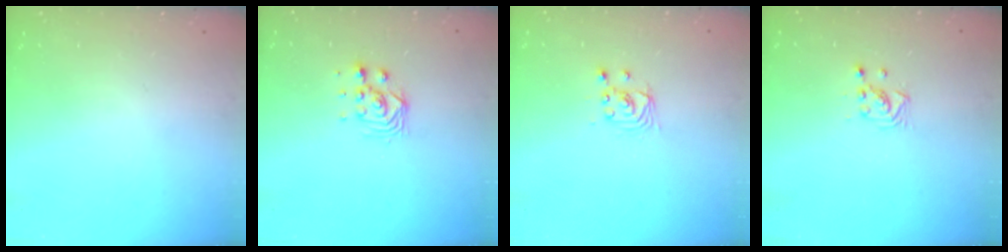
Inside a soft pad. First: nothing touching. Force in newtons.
{"total": 3.9, "press": 3.8, "slide": 0.8}
{"total": 2.9, "press": 2.9, "slide": 0.1}
{"total": 3.0, "press": 2.9, "slide": 0.5}